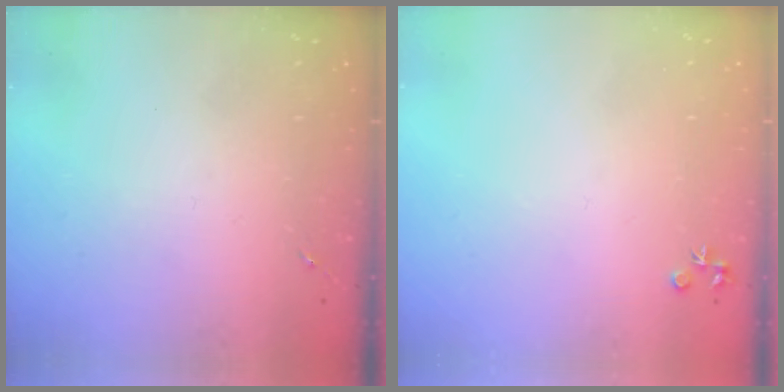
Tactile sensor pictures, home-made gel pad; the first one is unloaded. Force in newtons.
{"total": 4.0, "press": 4.0, "slide": 0.6}